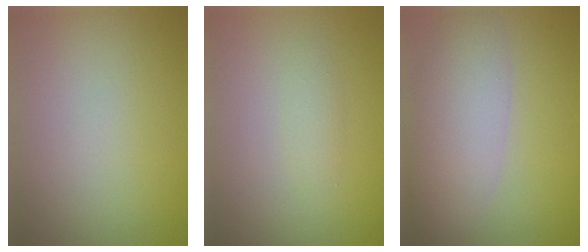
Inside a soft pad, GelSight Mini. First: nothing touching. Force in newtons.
{"total": 1.1, "press": 1.1, "slide": 0.1}
{"total": 5.7, "press": 5.7, "slide": 0.4}